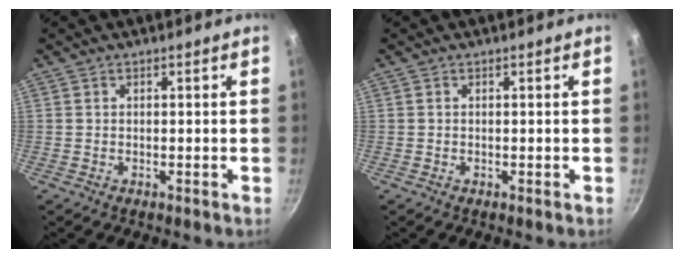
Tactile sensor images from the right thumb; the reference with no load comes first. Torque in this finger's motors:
{"motor_torque": [-0.12, -0.01, -0.05, -0.02, -0.01]}